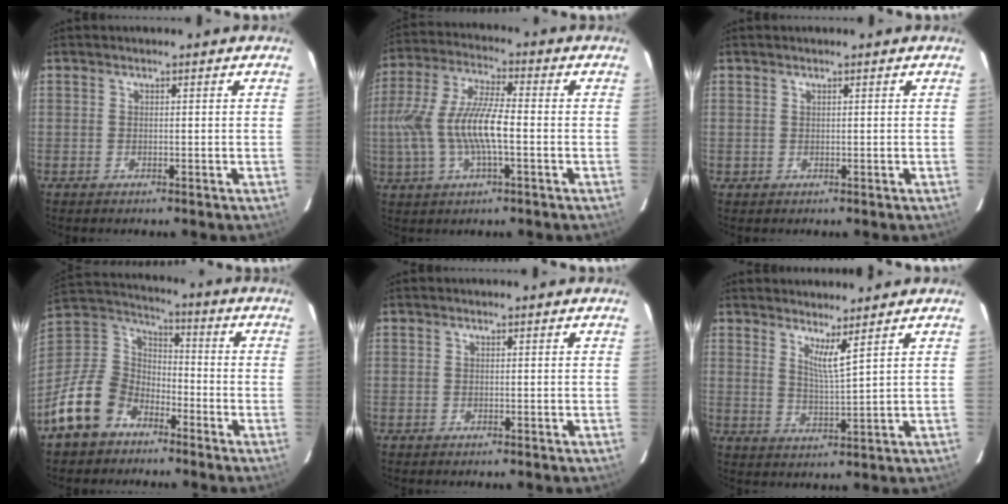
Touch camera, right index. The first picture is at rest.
{"total": 13.4, "force": [-2.2, 3.8, 12.6], "torque": [-0.262, 0.002, -0.040]}
{"total": 0.7, "force": [0.2, 0.6, -0.1], "torque": [0.005, 0.004, 0.003]}
{"total": 14.3, "force": [-8.8, 9.6, 5.7], "torque": [-0.142, 0.031, -0.156]}
{"total": 0.0}
{"total": 4.2, "force": [3.1, -0.6, 2.8], "torque": [-0.052, -0.013, 0.051]}